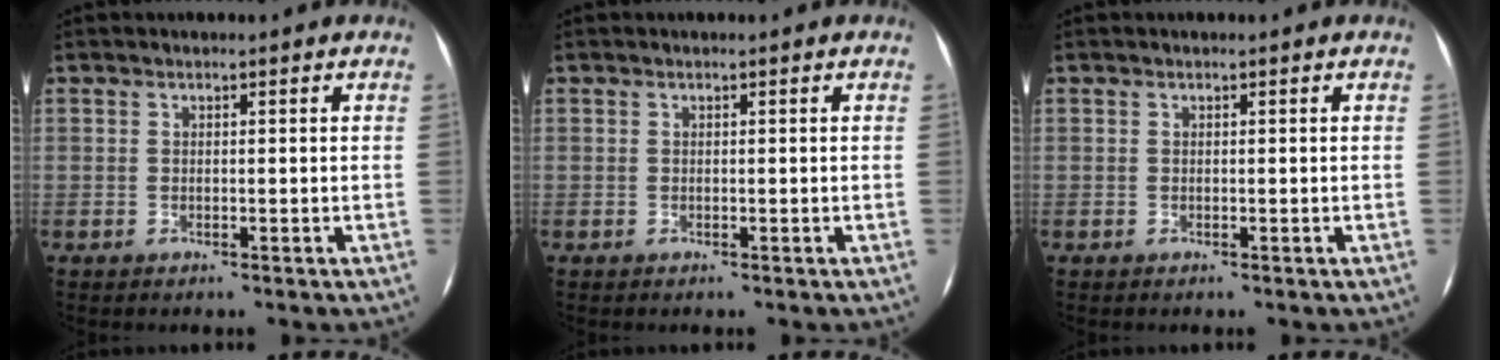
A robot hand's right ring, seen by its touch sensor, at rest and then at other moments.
{"total": 0.0}
{"total": 0.0}